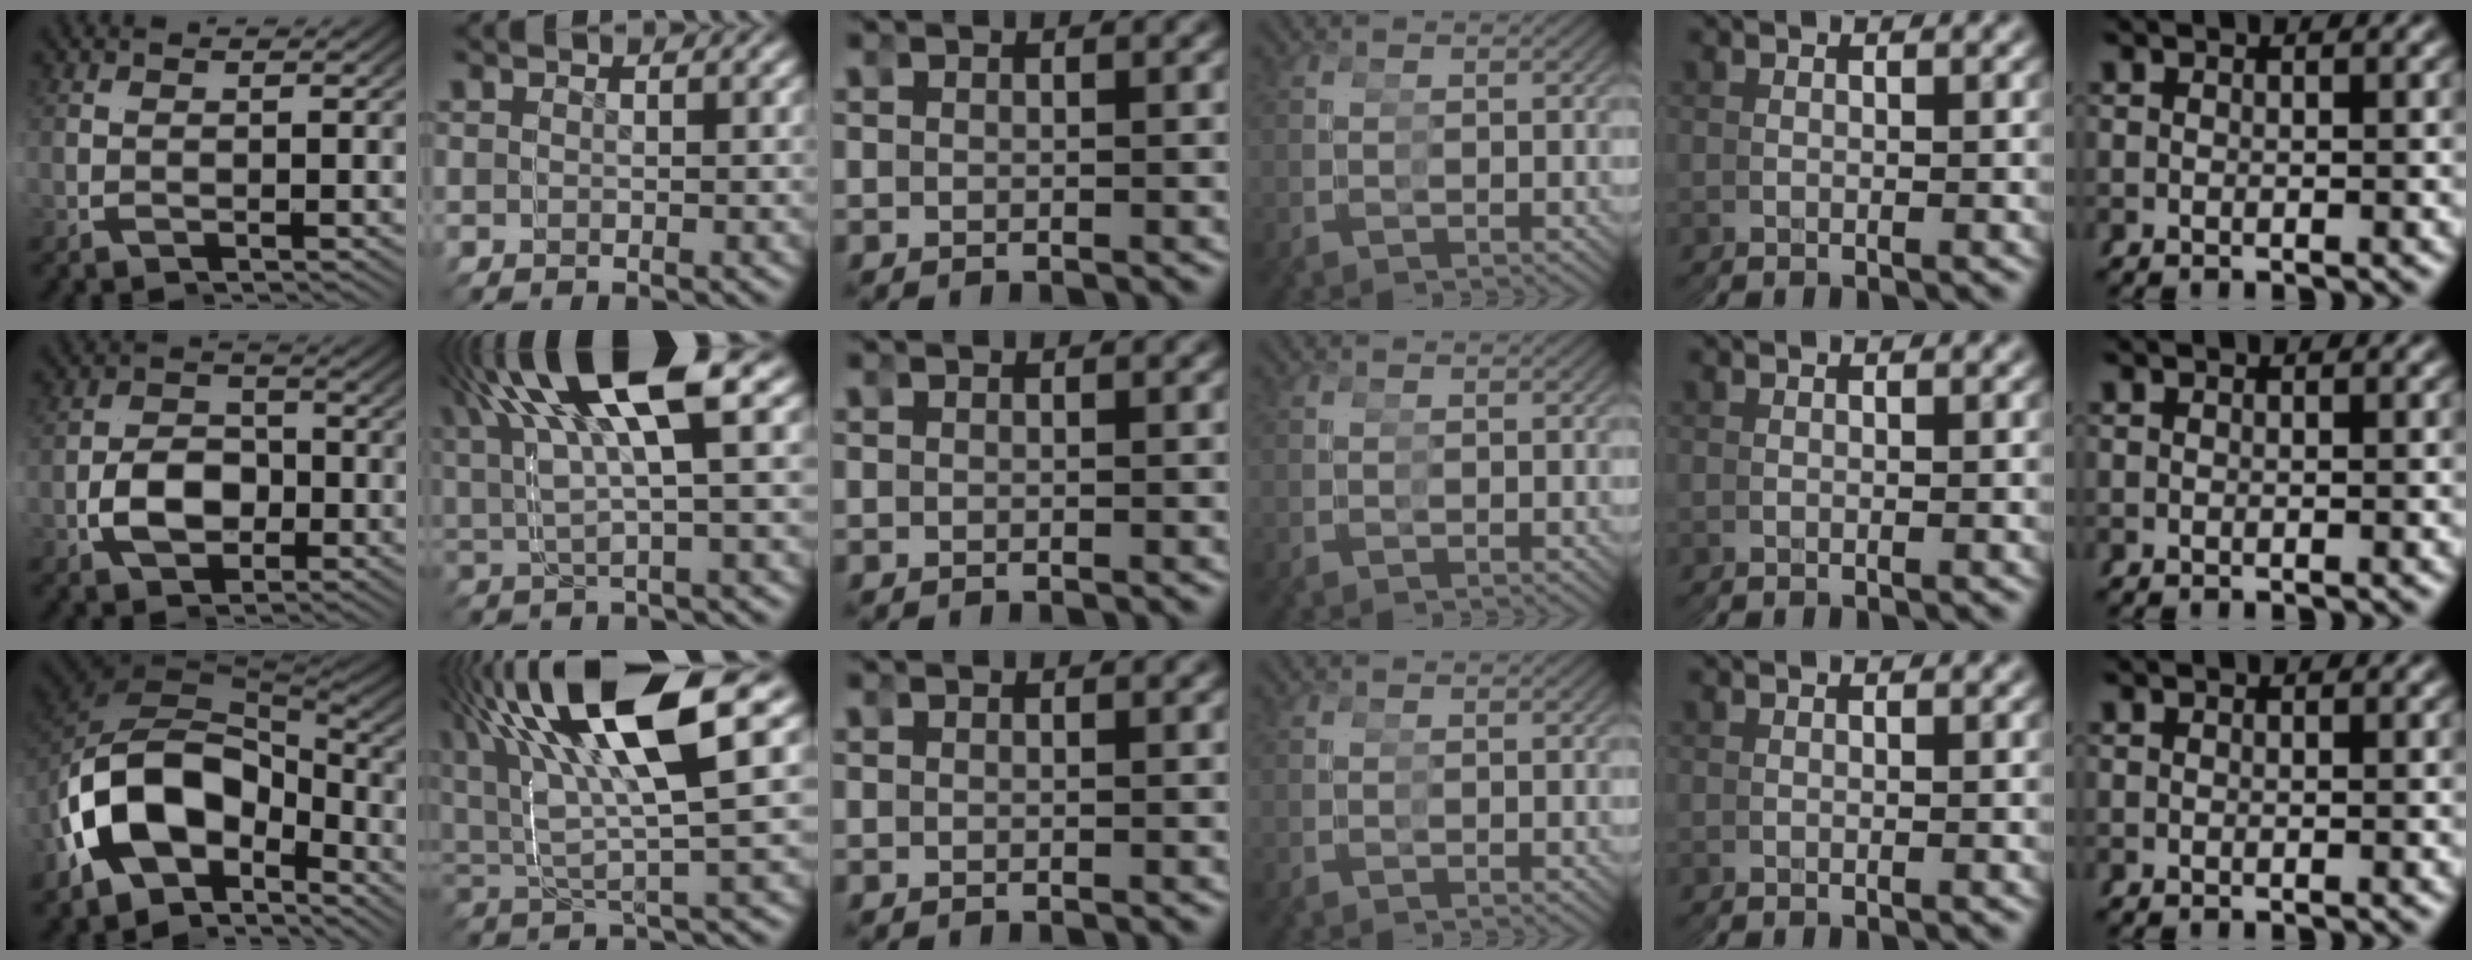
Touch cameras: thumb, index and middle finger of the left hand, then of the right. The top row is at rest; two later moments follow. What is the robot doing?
{"motion": "grasp_and_lifting", "object": "toy banana"}